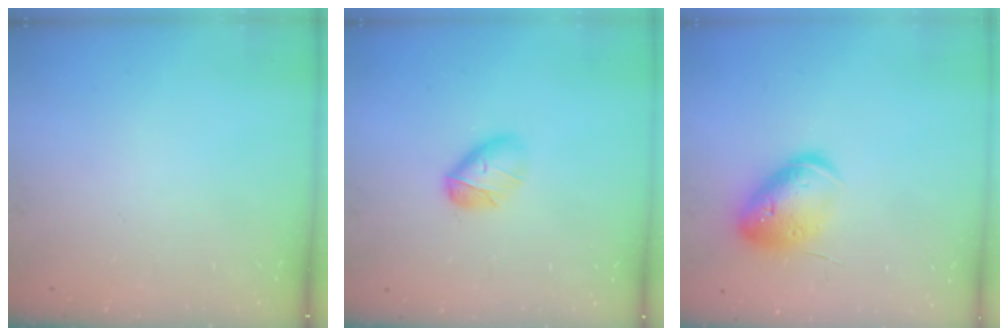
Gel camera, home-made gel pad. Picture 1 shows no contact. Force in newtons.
{"total": 7.2, "press": 7.1, "slide": 1.1}
{"total": 14.8, "press": 14.7, "slide": 2.0}